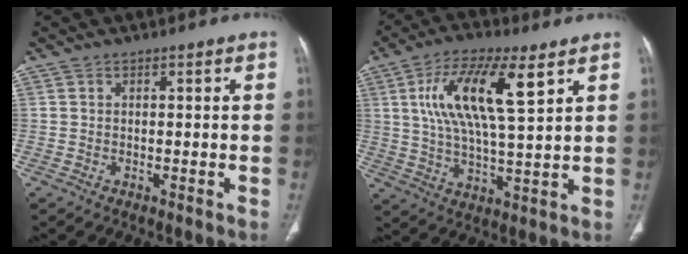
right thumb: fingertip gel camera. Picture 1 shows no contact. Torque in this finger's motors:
{"motor_torque": [1.31, 2.41, 1.02, 0.35, 0.23]}